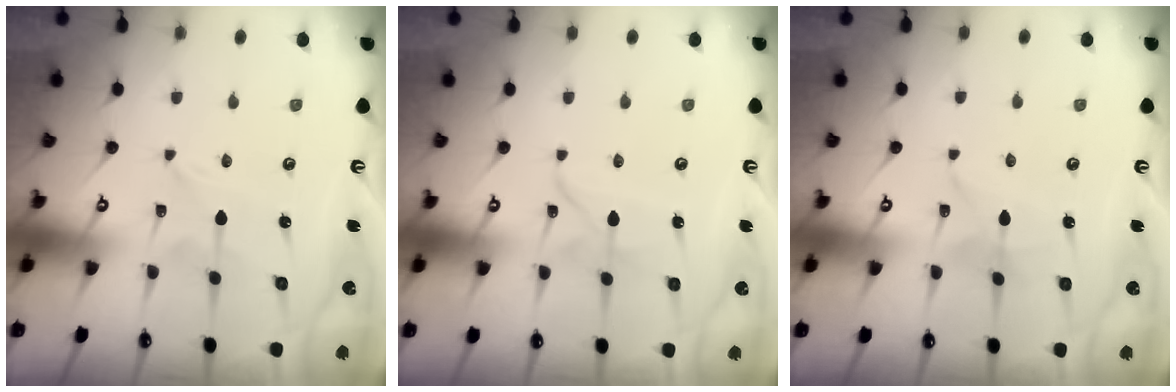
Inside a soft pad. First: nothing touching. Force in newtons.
{"total": 2.5, "press": 2.5, "slide": 0.2}
{"total": 2.6, "press": 2.6, "slide": 0.3}